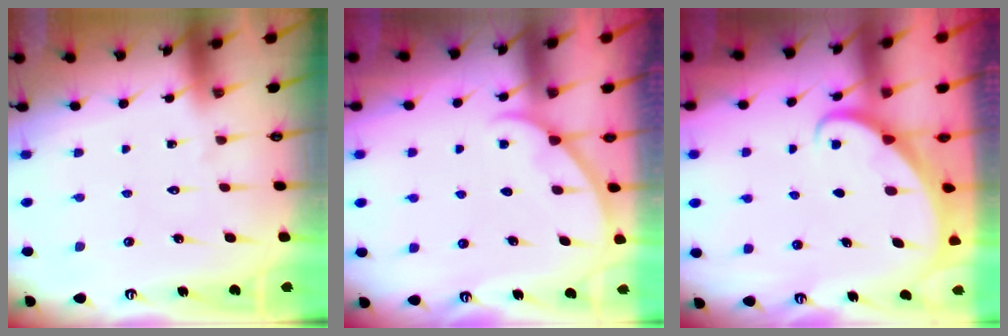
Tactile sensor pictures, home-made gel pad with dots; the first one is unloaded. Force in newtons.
{"total": 2.4, "press": 2.4, "slide": 0.3}
{"total": 1.8, "press": 1.8, "slide": 0.2}